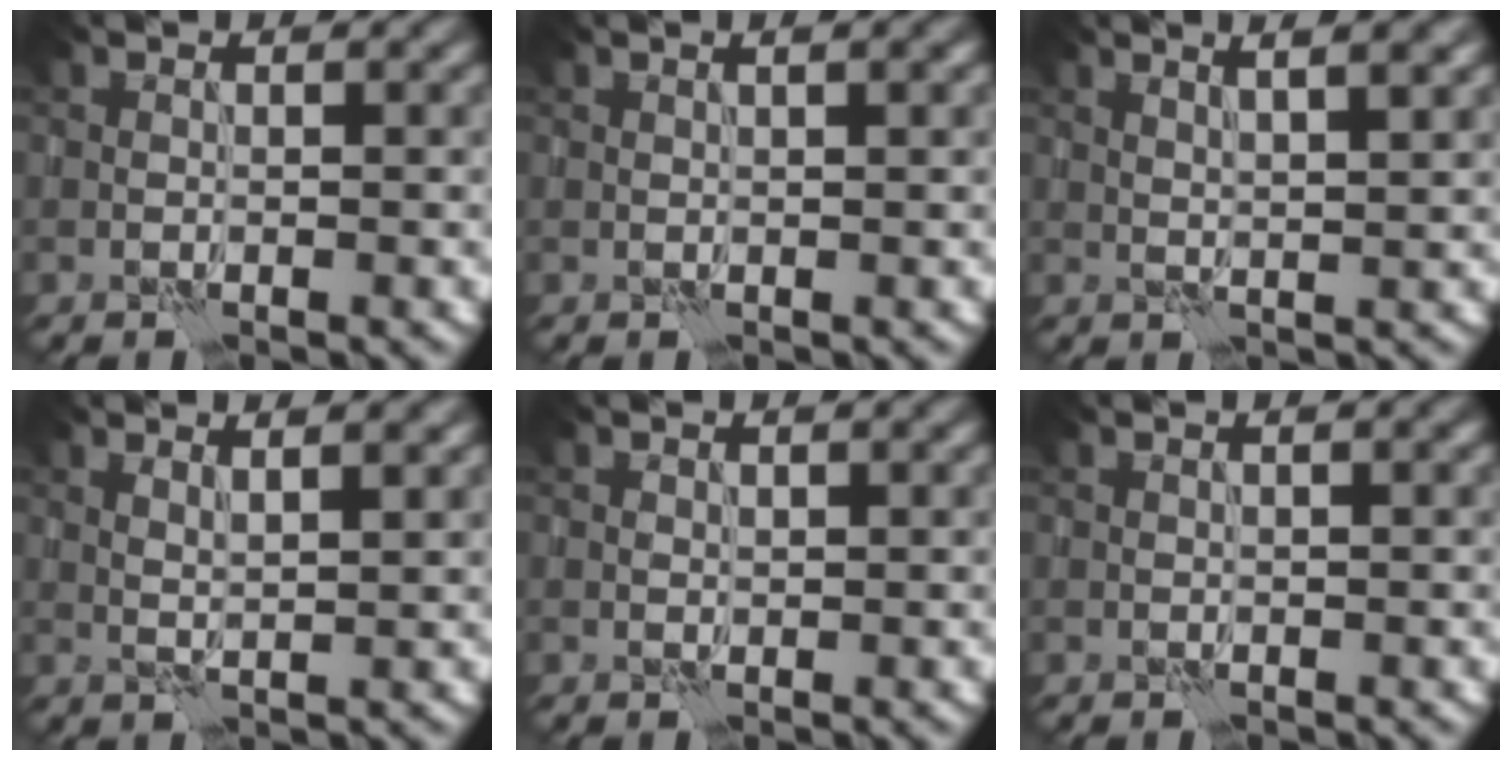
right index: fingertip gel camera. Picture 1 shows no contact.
{"total": 1.9, "force": [0.9, 0.3, 1.6], "torque": [-0.020, 0.000, 0.004]}
{"total": 4.6, "force": [2.6, 1.2, 3.6], "torque": [-0.037, 0.017, 0.020]}
{"total": 2.9, "force": [1.6, 0.7, 2.3], "torque": [-0.026, 0.007, 0.013]}
{"total": 0.7, "force": [0.3, 0.4, 0.5], "torque": [-0.007, 0.001, 0.004]}
{"total": 0.9, "force": [0.4, 0.0, 0.8], "torque": [-0.015, 0.002, 0.003]}